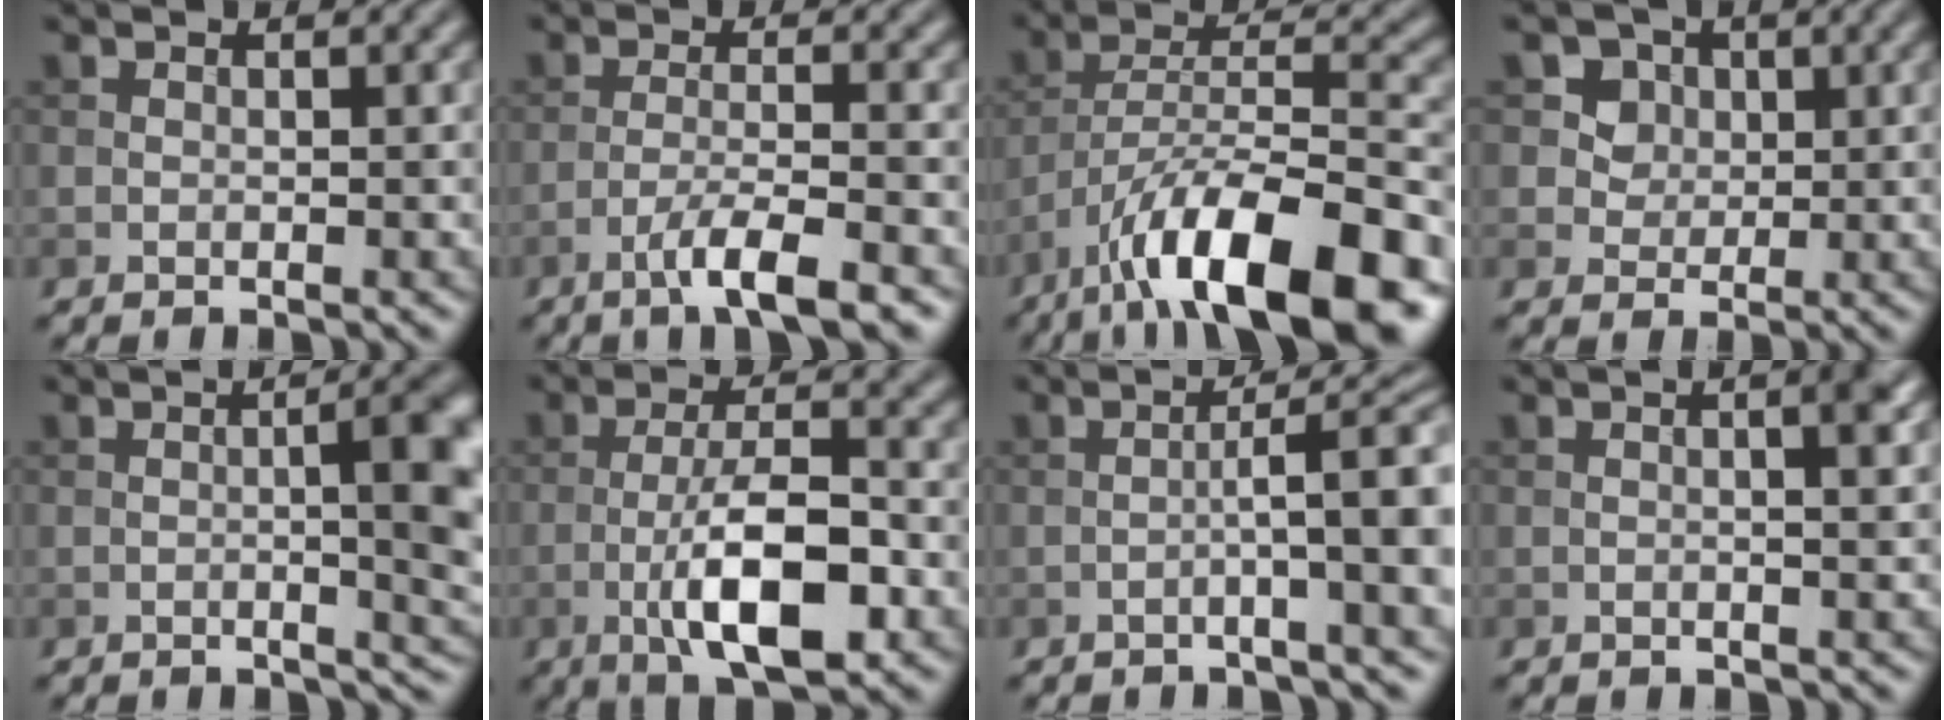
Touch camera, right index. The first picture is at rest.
{"total": 4.6, "force": [-2.8, 0.6, 3.6], "torque": [-0.061, 0.003, -0.056]}
{"total": 14.0, "force": [-9.2, 4.0, 9.9], "torque": [-0.158, 0.012, -0.159]}
{"total": 5.7, "force": [2.7, 4.4, 2.2], "torque": [-0.042, -0.001, 0.045]}
{"total": 9.1, "force": [-0.1, 2.9, 8.6], "torque": [-0.088, 0.002, -0.001]}
{"total": 8.4, "force": [-2.7, 2.6, 7.5], "torque": [-0.129, 0.005, -0.049]}
{"total": 7.0, "force": [-0.9, 1.3, 6.8], "torque": [-0.096, 0.015, -0.020]}
{"total": 4.0, "force": [0.8, 1.5, 3.6], "torque": [-0.021, 0.018, -0.010]}